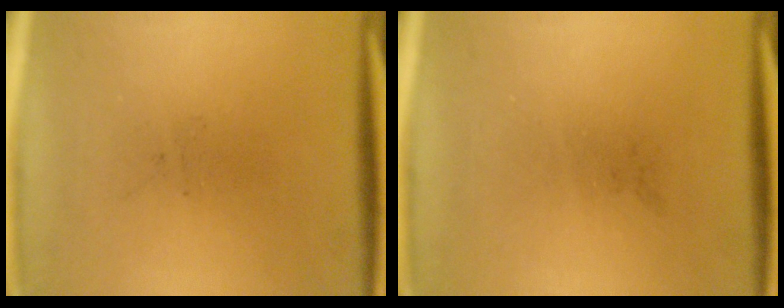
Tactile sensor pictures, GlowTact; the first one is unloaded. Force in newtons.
{"total": 0.0}